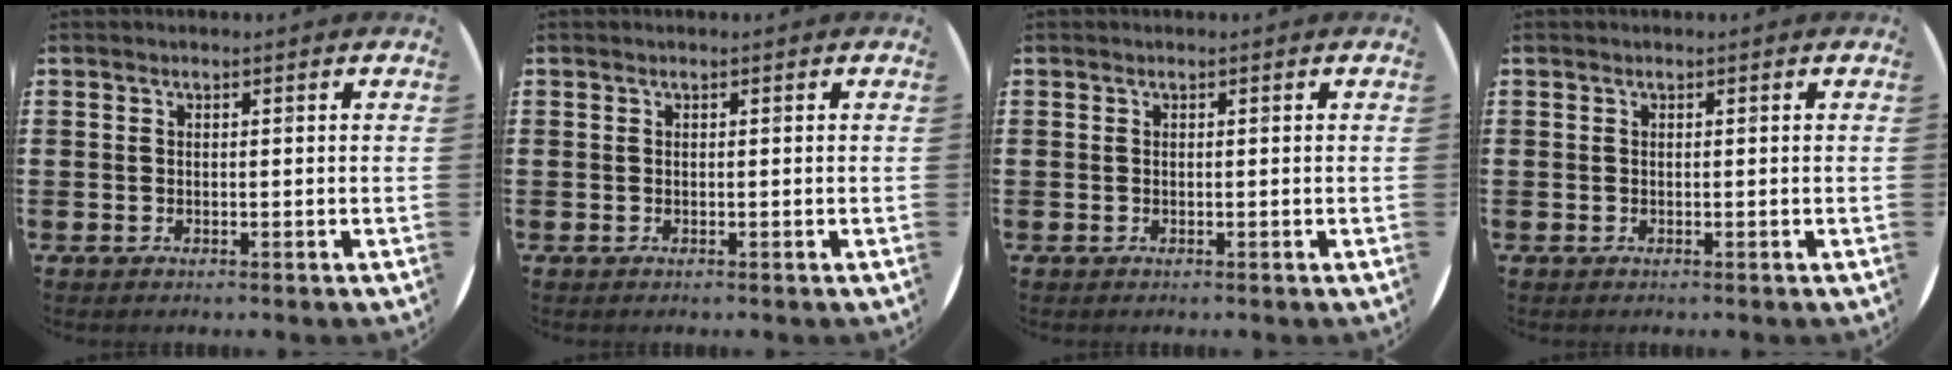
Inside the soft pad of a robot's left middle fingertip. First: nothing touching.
{"total": 0.0}
{"total": 0.0}
{"total": 0.0}